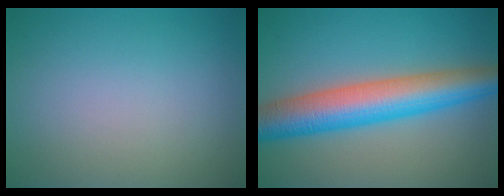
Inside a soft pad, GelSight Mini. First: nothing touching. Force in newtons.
{"total": 8.6, "press": 8.6, "slide": 0.2}